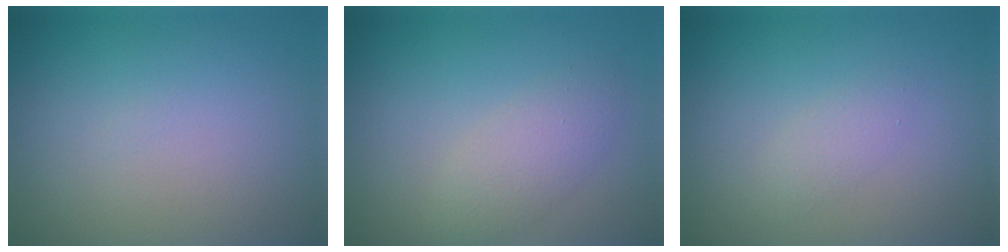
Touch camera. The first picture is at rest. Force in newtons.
{"total": 2.6, "press": 2.6, "slide": 0.2}
{"total": 1.4, "press": 1.4, "slide": 0.1}